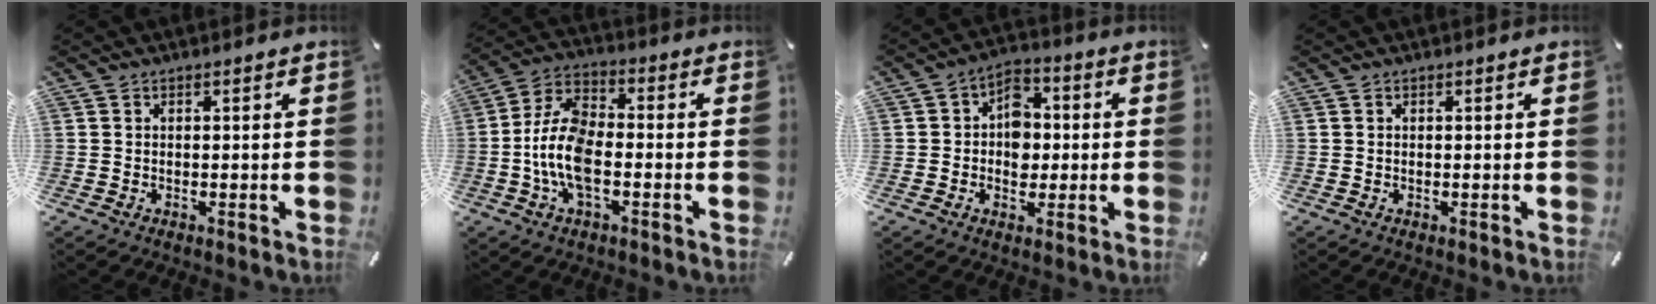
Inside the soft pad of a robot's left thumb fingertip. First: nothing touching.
{"total": 12.0, "force": [-2.9, 6.2, 9.9], "torque": [-0.211, 0.006, -0.052]}
{"total": 7.4, "force": [-0.6, 6.2, 4.0], "torque": [-0.057, 0.011, -0.011]}
{"total": 0.0}